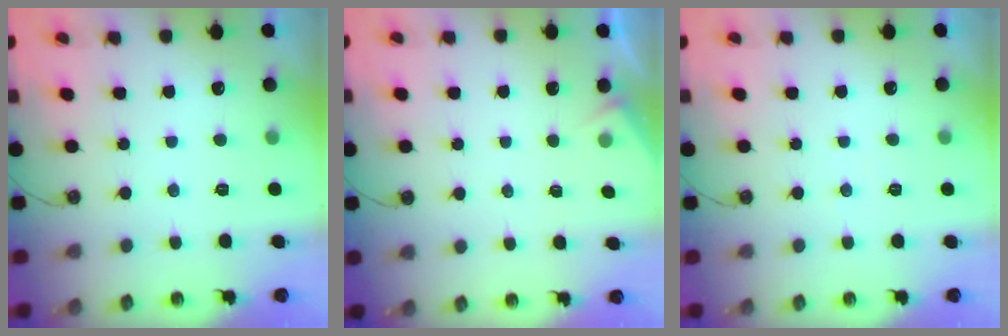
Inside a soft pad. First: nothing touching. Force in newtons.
{"total": 3.3, "press": 3.3, "slide": 0.4}
{"total": 3.6, "press": 3.5, "slide": 0.6}